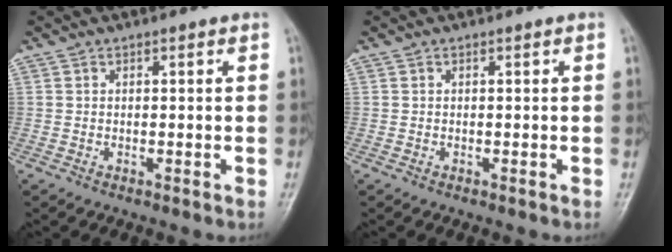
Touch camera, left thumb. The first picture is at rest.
{"total": 0.0}